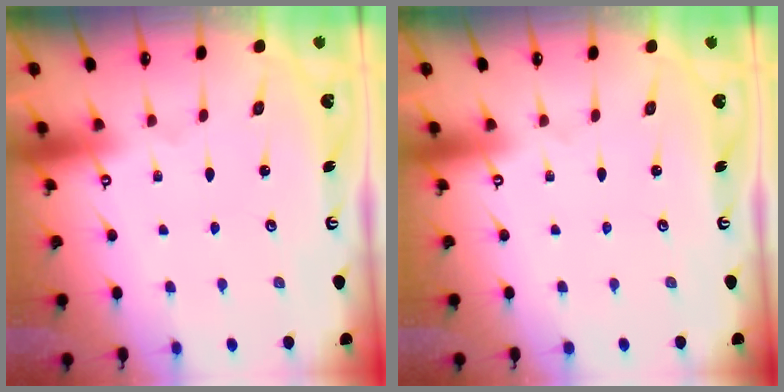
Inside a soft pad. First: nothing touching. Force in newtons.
{"total": 0.0}